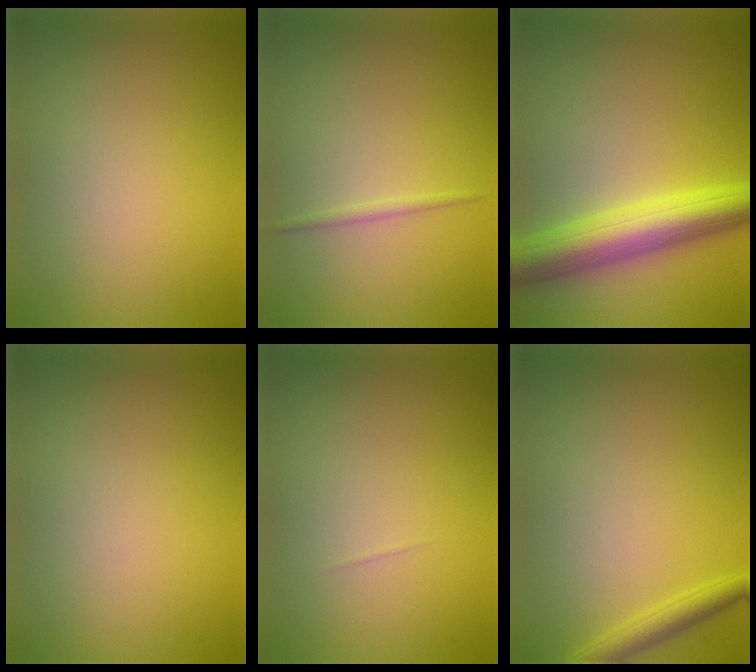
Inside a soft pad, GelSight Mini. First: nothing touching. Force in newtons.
{"total": 0.7, "press": 0.7, "slide": 0.0}
{"total": 7.2, "press": 7.2, "slide": 0.2}
{"total": 0.0}
{"total": 0.0}
{"total": 2.1, "press": 2.0, "slide": 0.2}